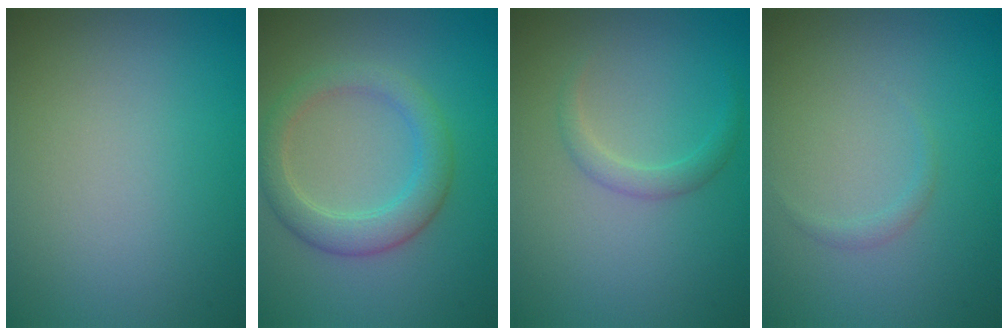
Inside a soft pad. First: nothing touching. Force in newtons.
{"total": 3.7, "press": 3.7, "slide": 0.1}
{"total": 1.5, "press": 1.5, "slide": 0.0}
{"total": 0.6, "press": 0.6, "slide": 0.1}